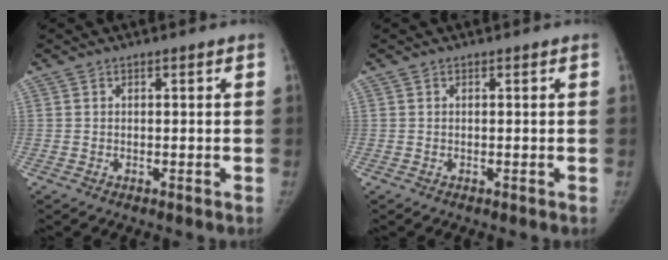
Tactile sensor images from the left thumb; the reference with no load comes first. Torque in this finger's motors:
{"motor_torque": [-0.05, 0.00, 0.12, -0.12, 0.01]}